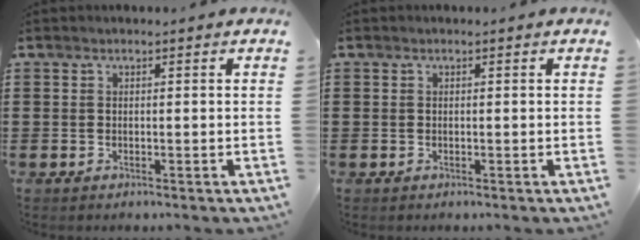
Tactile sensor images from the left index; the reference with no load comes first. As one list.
[{"total": 0.0}]